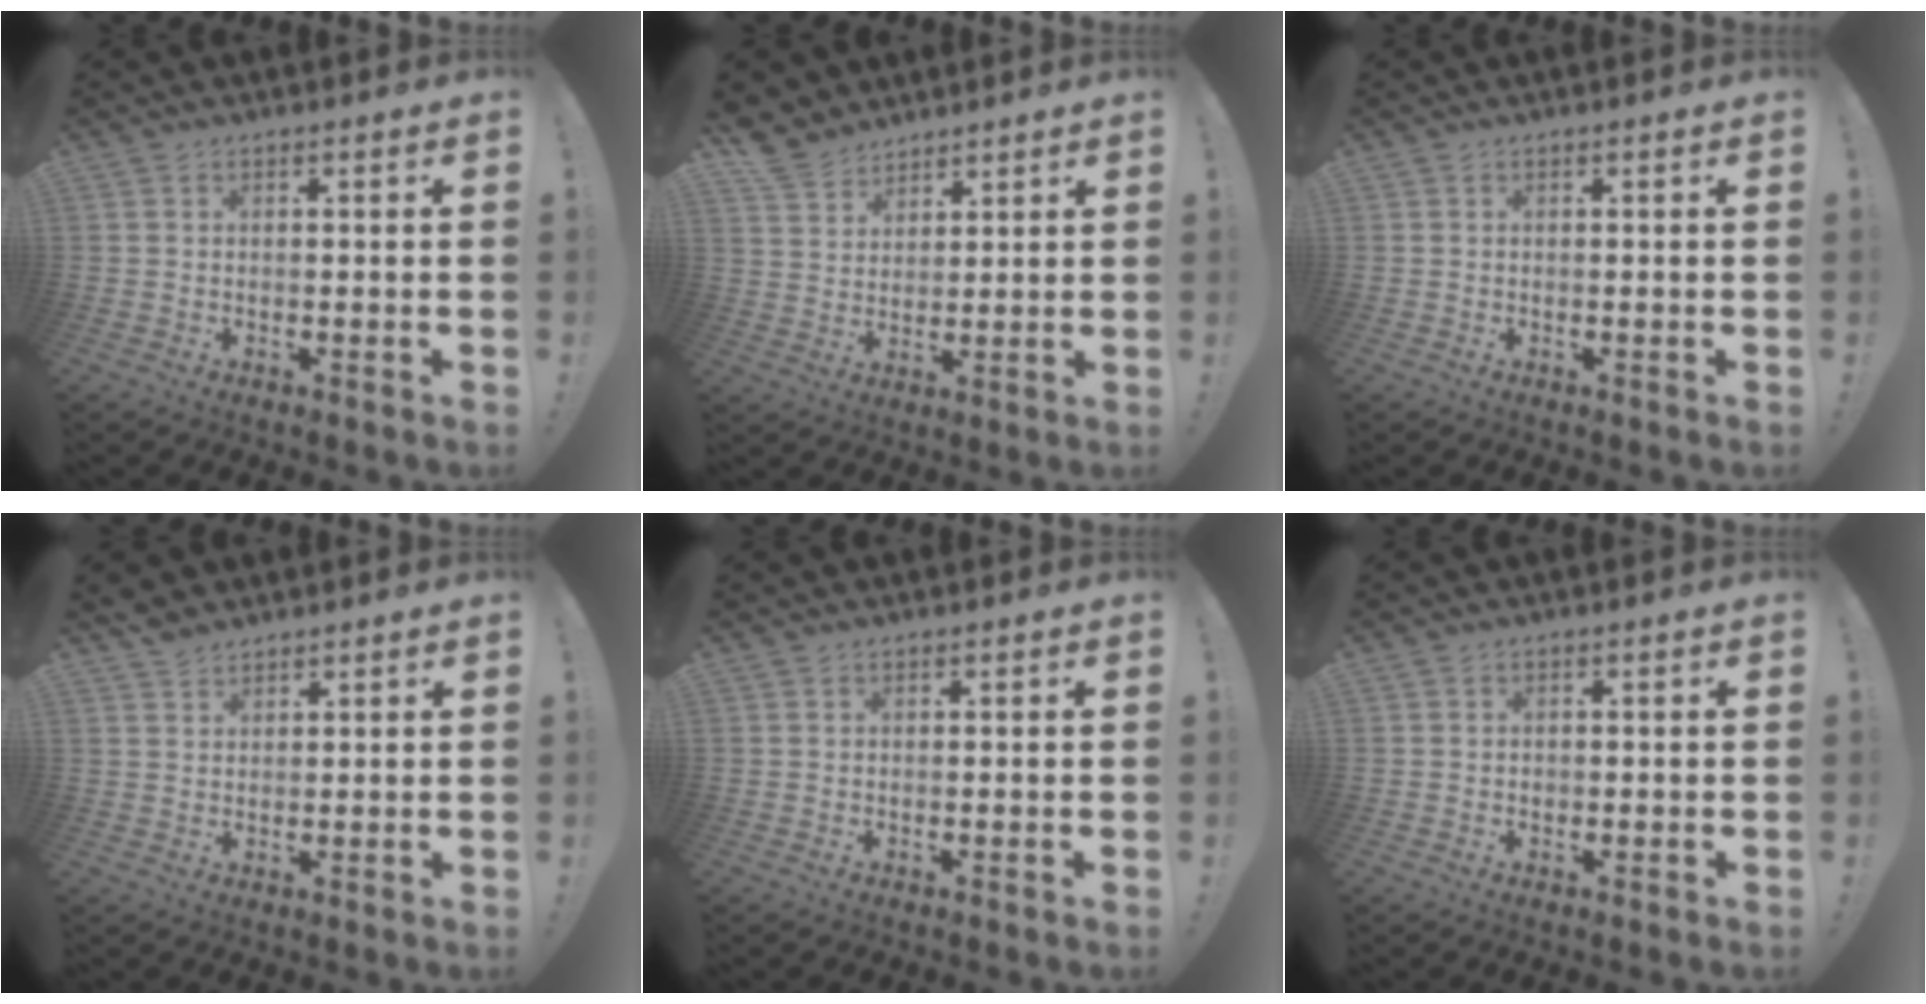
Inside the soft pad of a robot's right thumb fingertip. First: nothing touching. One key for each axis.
{"total": 7.2, "fx": 5.9, "fy": 4.0, "fz": 0.9, "tx": -0.027, "ty": -0.041, "tz": 0.119}
{"total": 0.0}
{"total": 3.0, "fx": 2.7, "fy": 1.2, "fz": 0.6, "tx": -0.007, "ty": -0.020, "tz": 0.050}
{"total": 0.0}
{"total": 0.8, "fx": -0.2, "fy": 0.7, "fz": 0.2, "tx": -0.004, "ty": 0.004, "tz": -0.004}